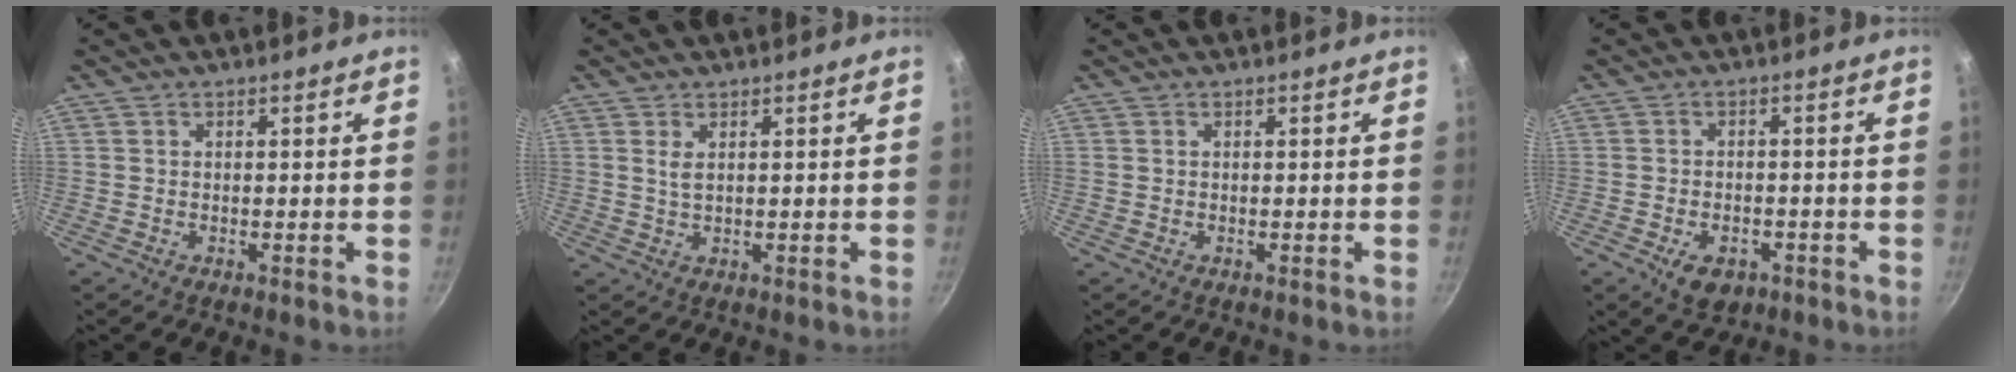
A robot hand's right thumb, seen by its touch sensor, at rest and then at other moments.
{"total": 1.9, "force": [0.7, 0.8, 1.5], "torque": [-0.030, -0.005, 0.015]}
{"total": 0.0}
{"total": 5.9, "force": [-2.8, 3.8, 3.5], "torque": [-0.044, 0.013, -0.035]}